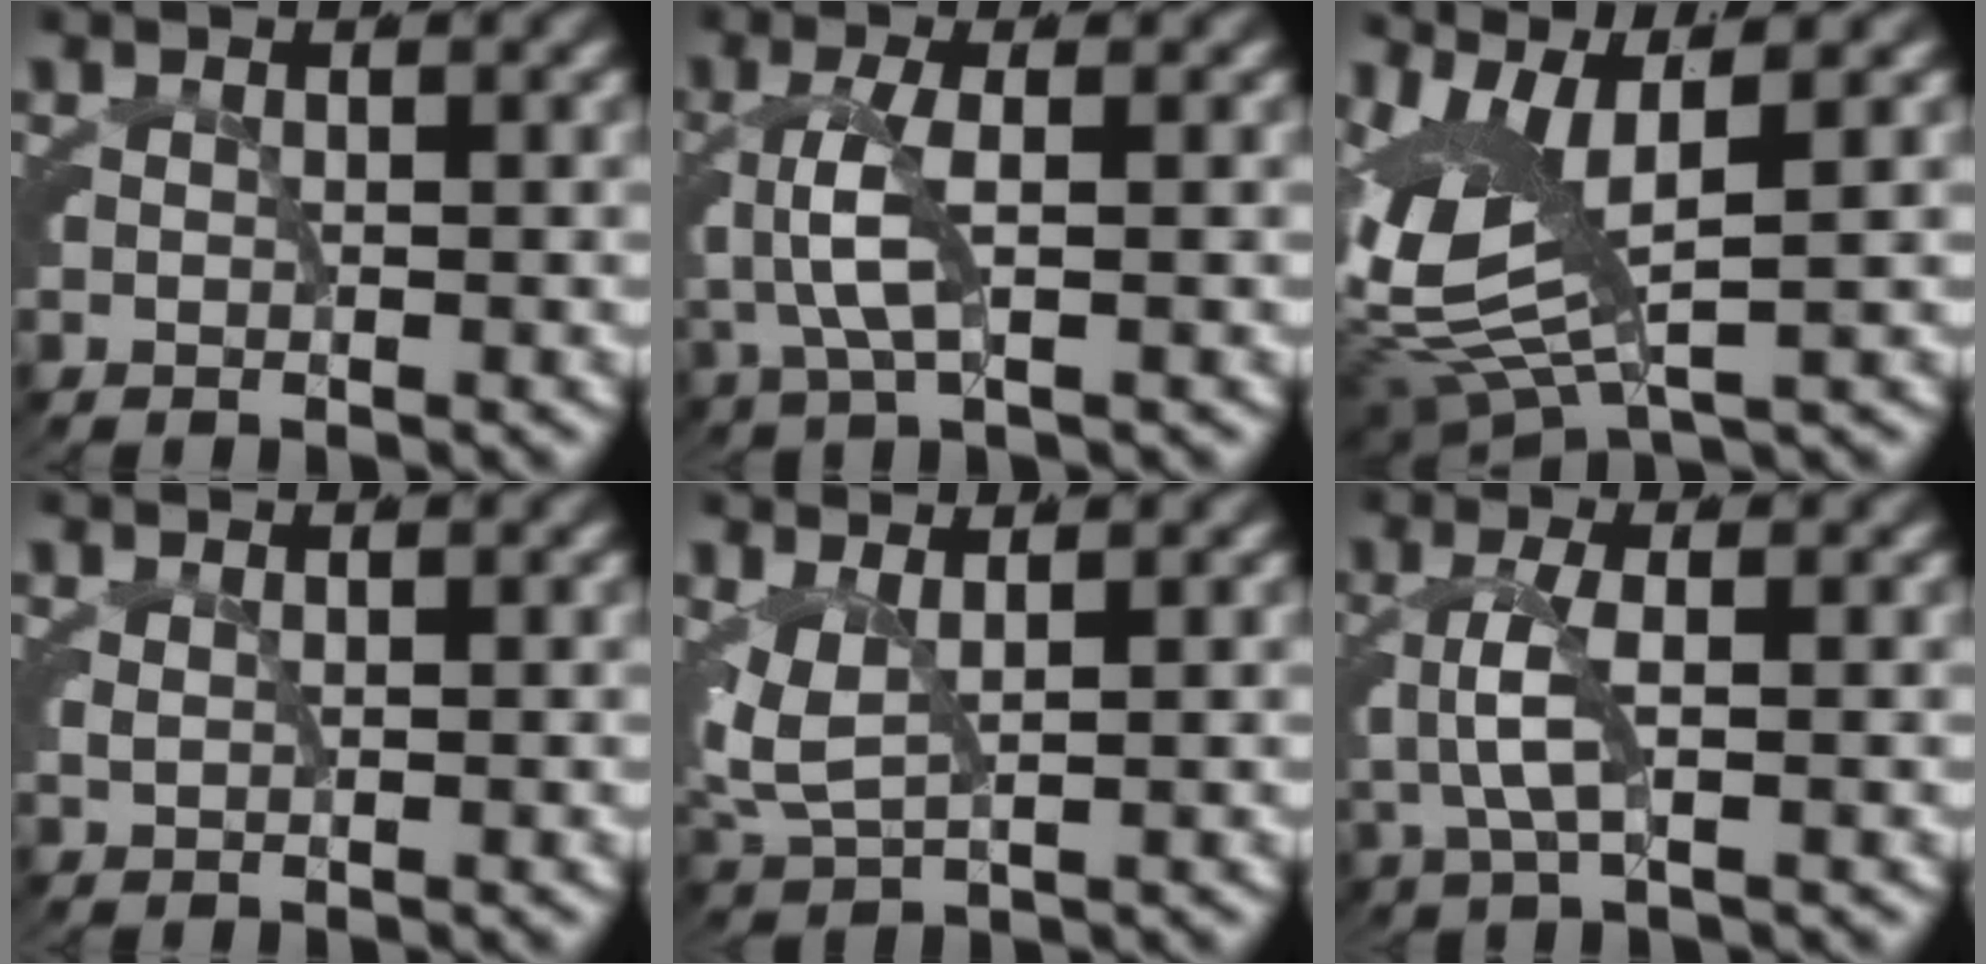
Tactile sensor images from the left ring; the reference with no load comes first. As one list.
[{"total": 3.5, "force": [-0.9, 1.1, 3.2], "torque": [-0.090, -0.010, -0.012]}, {"total": 9.7, "force": [0.9, 6.1, 7.5], "torque": [-0.172, -0.011, 0.015]}, {"total": 0.7, "force": [0.5, 0.3, 0.4], "torque": [-0.009, -0.002, 0.011]}, {"total": 5.1, "force": [0.5, 3.8, 3.4], "torque": [-0.096, -0.018, 0.013]}, {"total": 3.3, "force": [-0.8, 1.3, 2.9], "torque": [-0.087, -0.011, -0.010]}]